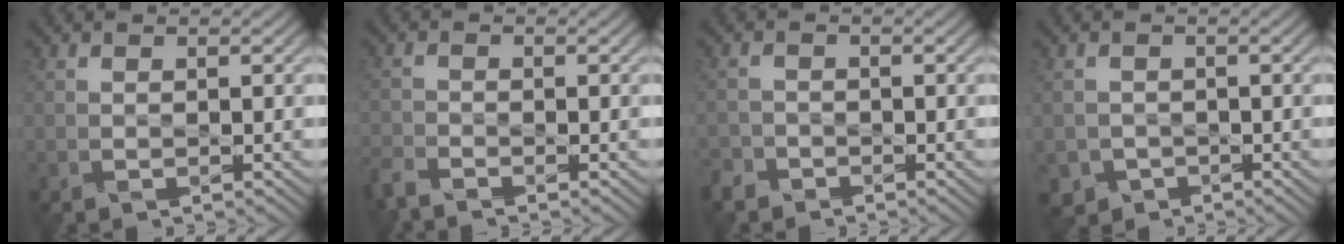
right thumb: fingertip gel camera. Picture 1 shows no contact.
{"total": 3.1, "force": [-2.7, 0.7, 1.2], "torque": [-0.034, -0.012, -0.066]}
{"total": 2.2, "force": [-1.9, 1.2, 0.4], "torque": [-0.010, -0.004, -0.047]}
{"total": 2.5, "force": [-1.4, 2.1, 0.3], "torque": [-0.009, -0.011, -0.027]}